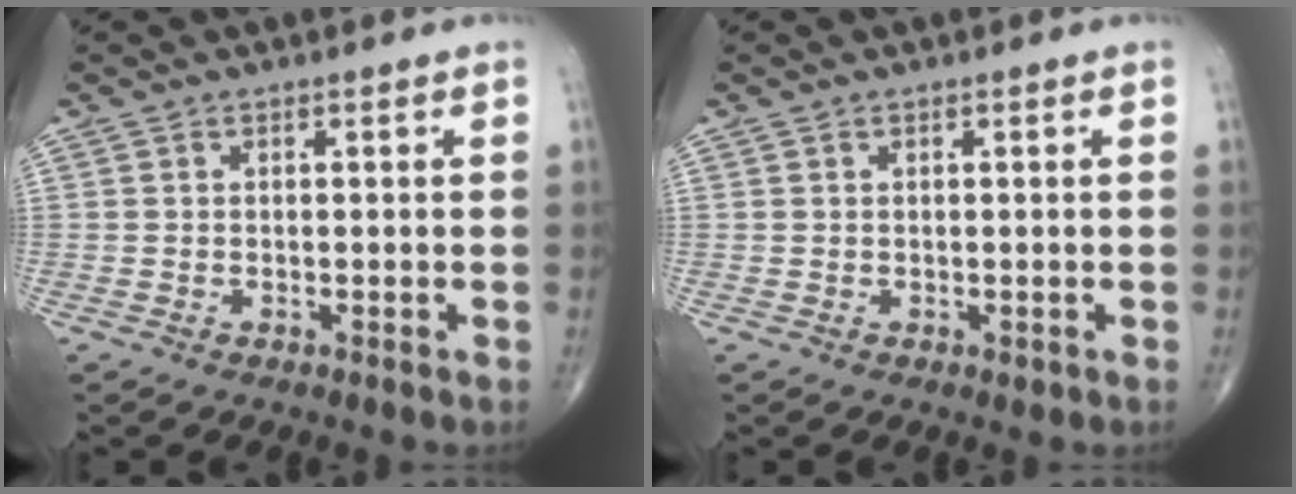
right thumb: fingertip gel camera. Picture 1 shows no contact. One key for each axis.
{"total": 0.6, "fx": 0.0, "fy": 0.4, "fz": 0.4, "tx": -0.005, "ty": -0.002, "tz": 0.002}